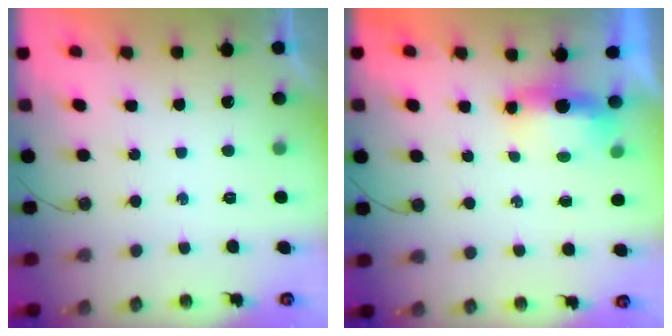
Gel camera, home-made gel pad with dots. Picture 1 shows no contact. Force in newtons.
{"total": 14.7, "press": 7.2, "slide": 12.8}